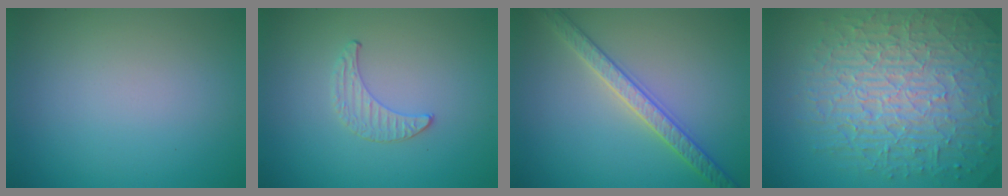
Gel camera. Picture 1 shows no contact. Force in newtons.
{"total": 0.8, "press": 0.8, "slide": 0.2}
{"total": 3.3, "press": 3.3, "slide": 0.1}
{"total": 10.0, "press": 6.5, "slide": 7.6}